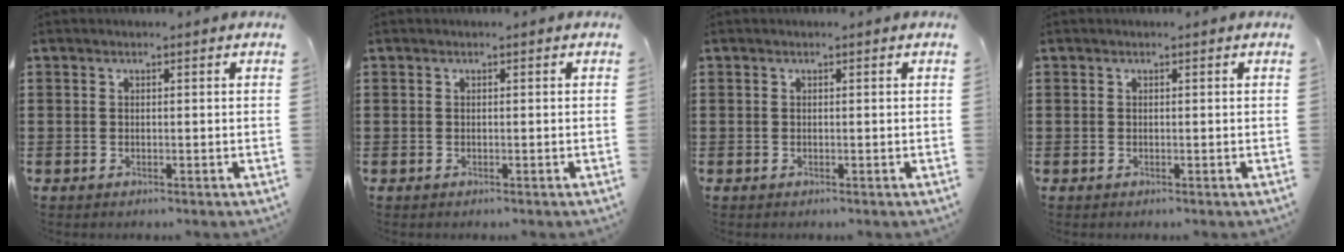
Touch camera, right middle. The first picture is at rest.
{"total": 0.0}
{"total": 0.0}
{"total": 0.0}